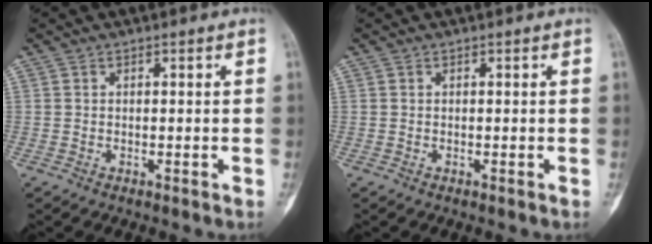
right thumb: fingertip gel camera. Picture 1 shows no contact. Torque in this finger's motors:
{"motor_torque": [0.13, 0.13, -0.06, 0.06, 0.01]}